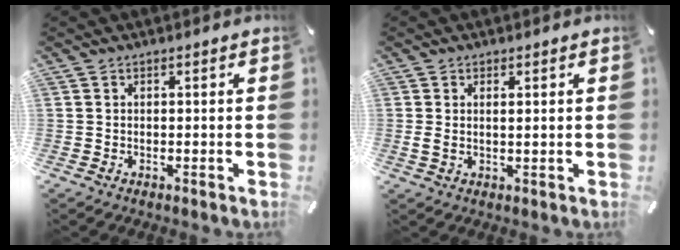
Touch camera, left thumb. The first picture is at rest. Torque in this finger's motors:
{"motor_torque": [0.02, 0.00, 0.06, -0.03, 0.02]}